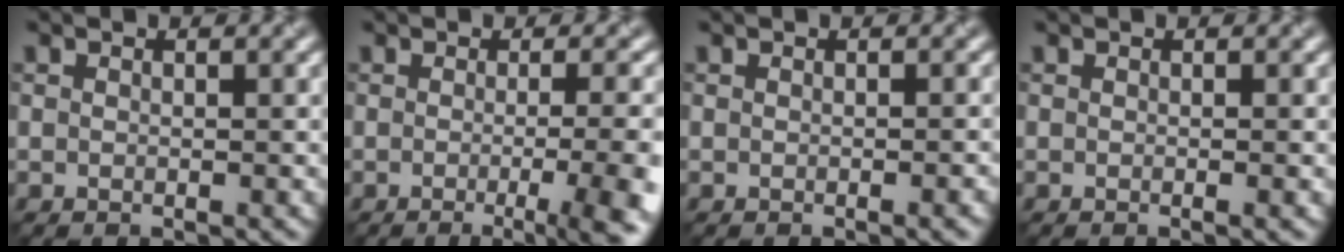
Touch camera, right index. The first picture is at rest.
{"total": 8.5, "force": [-2.3, 2.7, 7.8], "torque": [-0.073, -0.017, -0.023]}
{"total": 1.4, "force": [-0.5, 0.3, 1.2], "torque": [-0.008, 0.001, -0.010]}
{"total": 0.8, "force": [-0.3, 0.2, 0.8], "torque": [-0.007, -0.004, -0.008]}